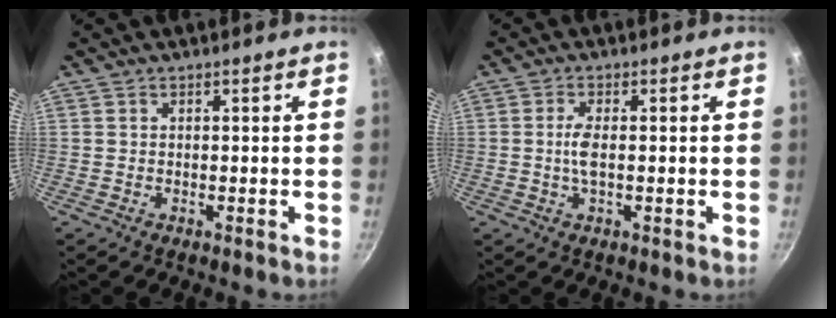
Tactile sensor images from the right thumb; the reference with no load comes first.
{"total": 3.2, "force": [-0.2, 1.0, 3.1], "torque": [-0.073, 0.002, -0.006]}